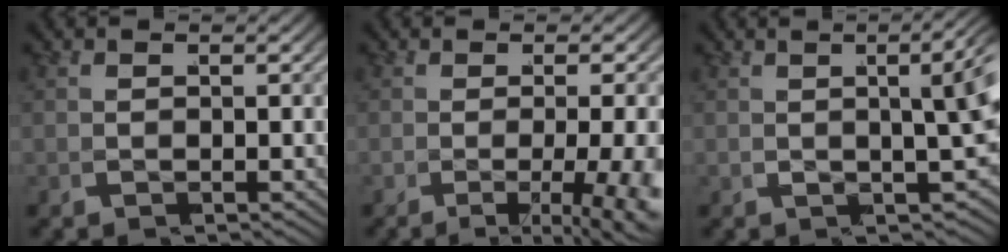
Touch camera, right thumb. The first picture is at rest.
{"total": 6.9, "force": [-2.5, 2.0, 6.1], "torque": [-0.072, -0.008, -0.035]}
{"total": 6.2, "force": [2.2, 2.2, 5.3], "torque": [-0.039, 0.029, 0.022]}